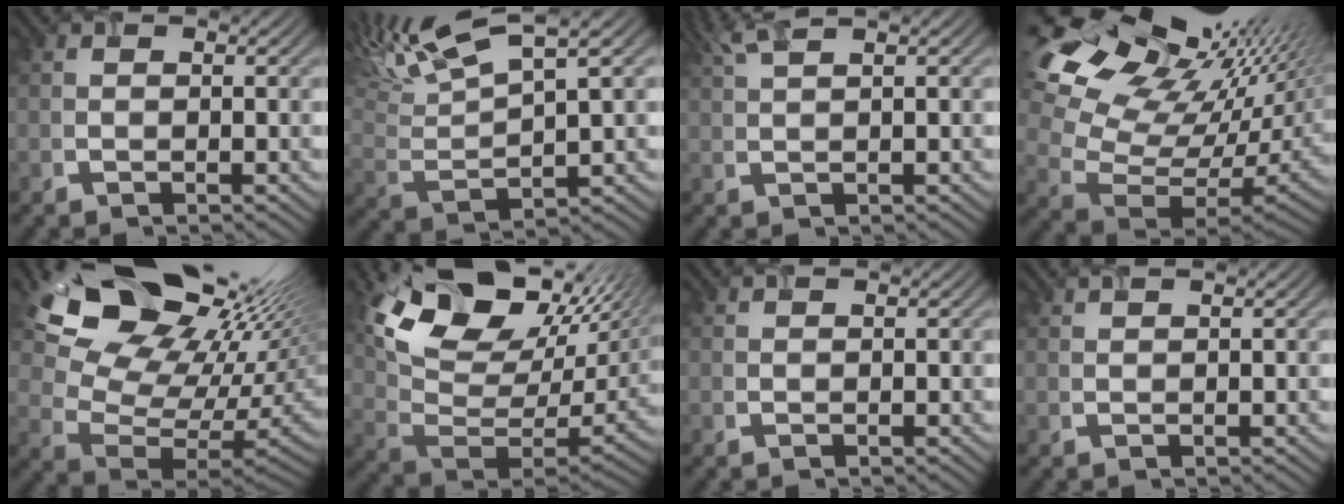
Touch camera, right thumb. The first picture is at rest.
{"total": 13.3, "force": [8.5, 3.5, 9.7], "torque": [-0.217, 0.030, 0.153]}
{"total": 4.0, "force": [2.4, 0.7, 3.2], "torque": [-0.064, 0.019, 0.050]}
{"total": 18.4, "force": [11.2, 9.1, 11.3], "torque": [-0.228, 0.029, 0.206]}
{"total": 18.6, "force": [11.5, 10.3, 10.4], "torque": [-0.196, 0.008, 0.205]}
{"total": 17.4, "force": [9.5, 9.1, 11.4], "torque": [-0.233, 0.012, 0.179]}
{"total": 0.9, "force": [0.7, 0.0, 0.4], "torque": [-0.014, 0.002, 0.008]}
{"total": 1.5, "force": [1.2, 0.2, 0.9], "torque": [-0.018, 0.004, 0.017]}